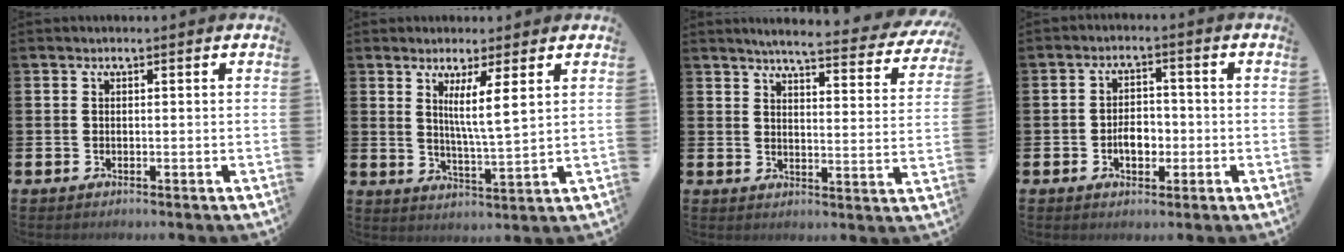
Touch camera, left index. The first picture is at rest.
{"total": 4.9, "force": [3.4, -0.4, 3.5], "torque": [-0.060, -0.029, 0.052]}
{"total": 4.9, "force": [4.5, 0.3, 1.8], "torque": [-0.044, -0.036, 0.071]}
{"total": 3.7, "force": [-1.1, 2.5, 2.6], "torque": [-0.034, -0.002, -0.026]}